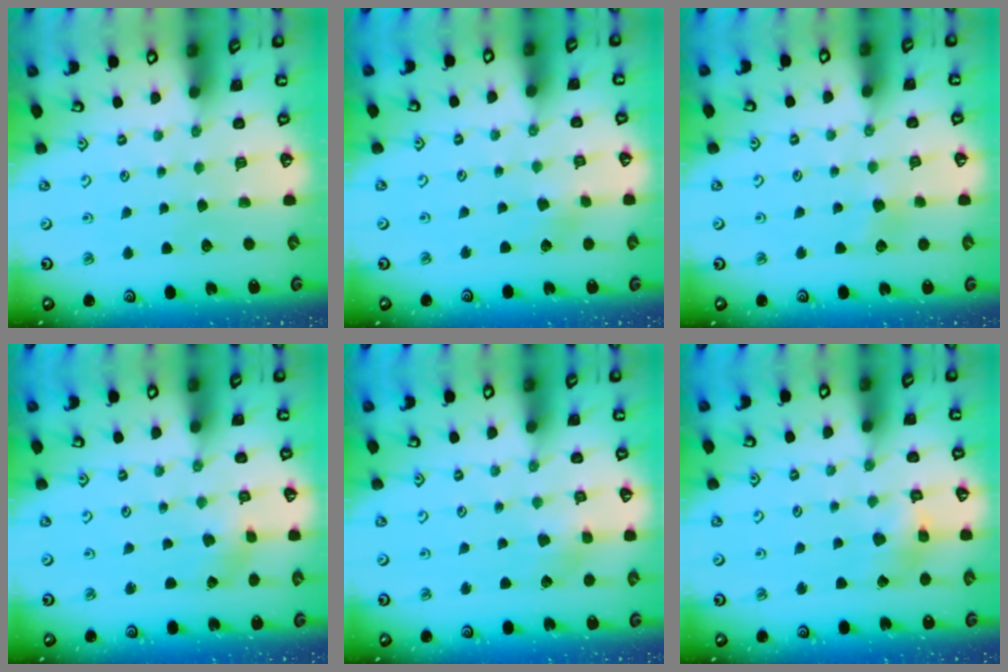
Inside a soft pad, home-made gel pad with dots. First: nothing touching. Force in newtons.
{"total": 2.3, "press": 2.3, "slide": 0.4}
{"total": 3.9, "press": 3.7, "slide": 1.0}
{"total": 0.0}
{"total": 2.9, "press": 2.8, "slide": 0.7}
{"total": 5.2, "press": 5.2, "slide": 0.4}